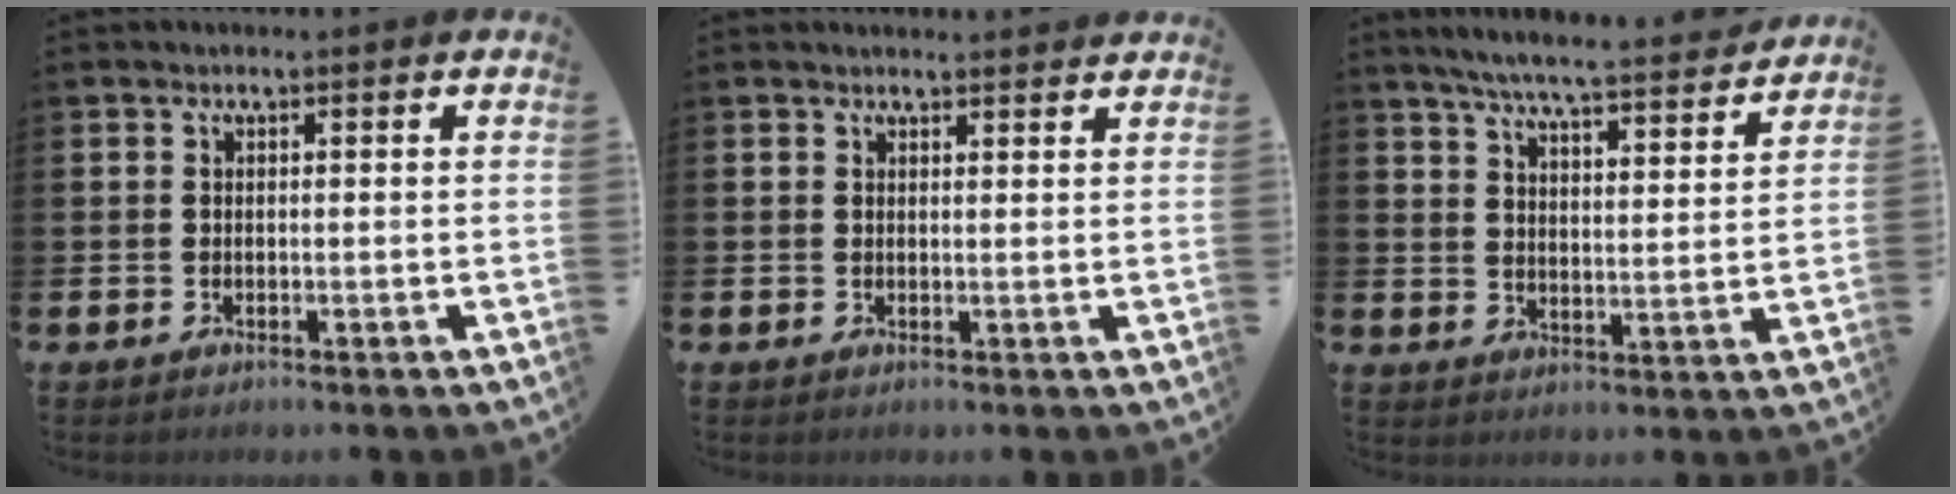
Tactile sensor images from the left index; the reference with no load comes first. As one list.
[{"total": 1.5, "force": [1.5, 0.1, 0.0], "torque": [0.007, -0.009, 0.026]}, {"total": 6.6, "force": [6.2, 0.1, 2.2], "torque": [-0.060, -0.045, 0.104]}]